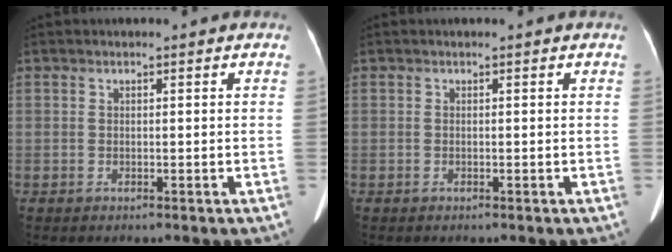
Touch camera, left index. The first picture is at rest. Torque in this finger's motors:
{"motor_torque": [0.02, 0.02, 0.00, 0.01]}